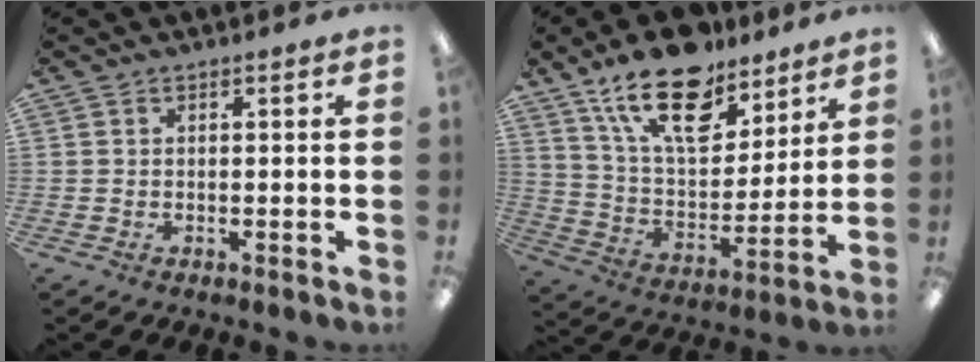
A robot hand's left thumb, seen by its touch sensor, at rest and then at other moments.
{"total": 20.5, "force": [13.8, 9.9, 11.5], "torque": [-0.194, -0.073, 0.242]}